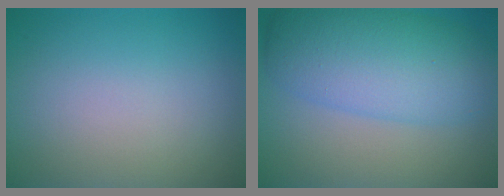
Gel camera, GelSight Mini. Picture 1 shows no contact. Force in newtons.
{"total": 8.2, "press": 8.2, "slide": 0.2}